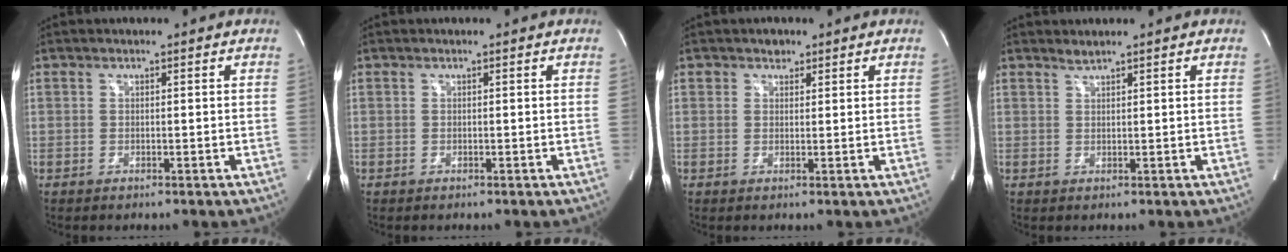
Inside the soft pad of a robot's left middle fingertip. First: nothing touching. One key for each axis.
{"total": 0.0}
{"total": 1.5, "fx": 1.0, "fy": 1.2, "fz": 0.2, "tx": 0.001, "ty": -0.001, "tz": 0.012}
{"total": 1.0, "fx": 0.9, "fy": -0.2, "fz": 0.1, "tx": -0.007, "ty": -0.002, "tz": 0.021}